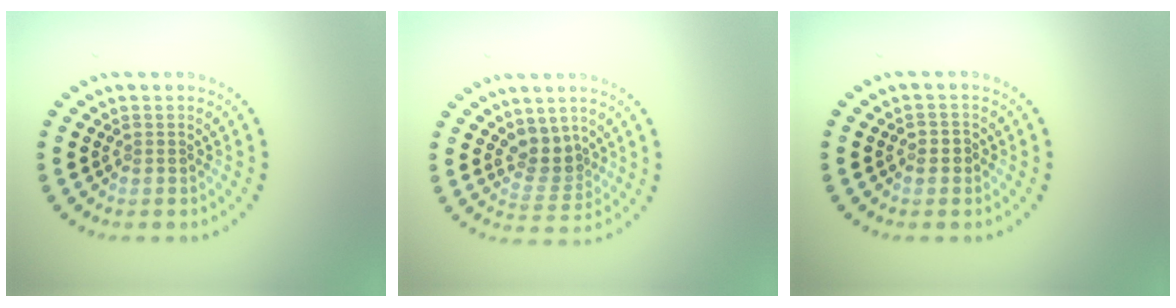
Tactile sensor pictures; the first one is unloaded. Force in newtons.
{"total": 2.8, "press": 2.2, "slide": 1.8}
{"total": 1.2, "press": 1.1, "slide": 0.3}